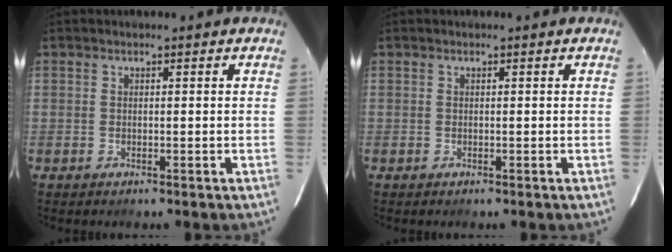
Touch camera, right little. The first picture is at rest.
{"total": 0.0}